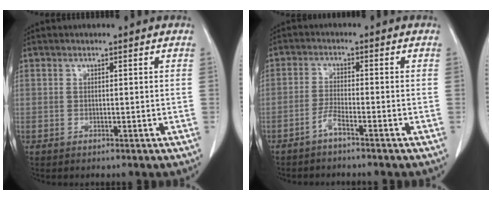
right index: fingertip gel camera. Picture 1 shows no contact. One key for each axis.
{"total": 2.5, "fx": -2.0, "fy": -0.2, "fz": 1.5, "tx": -0.034, "ty": 0.001, "tz": -0.042}